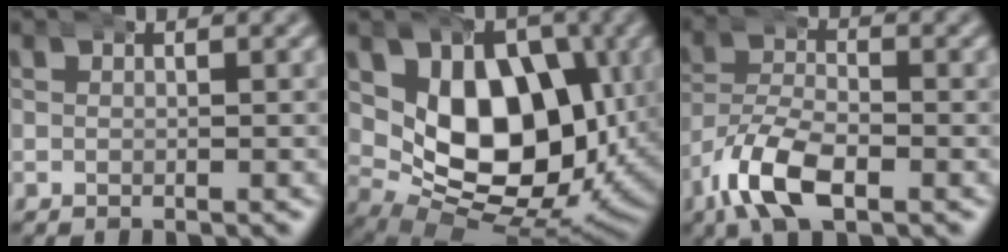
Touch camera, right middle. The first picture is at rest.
{"total": 18.4, "force": [0.9, 13.1, 12.9], "torque": [-0.221, -0.048, 0.022]}
{"total": 5.6, "force": [-3.2, 2.5, 3.8], "torque": [-0.075, -0.012, -0.058]}